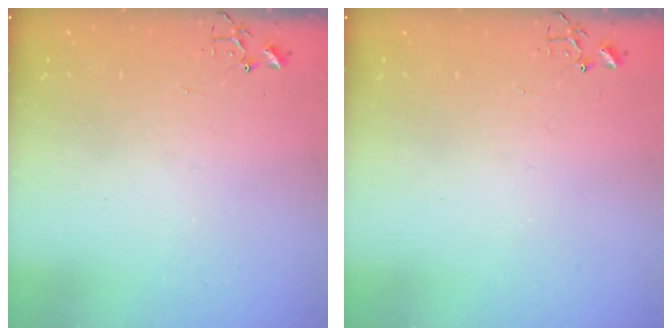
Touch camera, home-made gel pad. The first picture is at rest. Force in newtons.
{"total": 0.0}